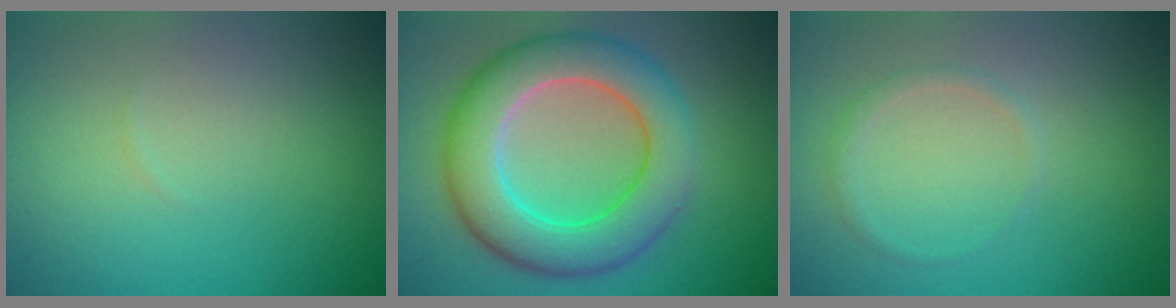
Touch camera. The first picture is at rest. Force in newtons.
{"total": 8.6, "press": 8.6, "slide": 0.1}
{"total": 1.0, "press": 1.0, "slide": 0.1}